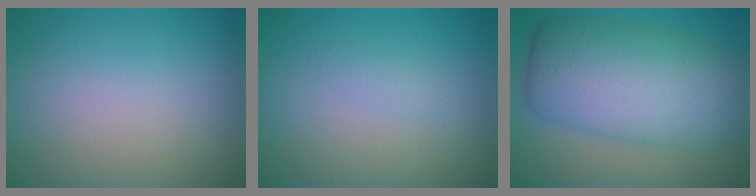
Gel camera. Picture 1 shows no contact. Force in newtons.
{"total": 0.9, "press": 0.9, "slide": 0.0}
{"total": 10.1, "press": 10.1, "slide": 0.3}